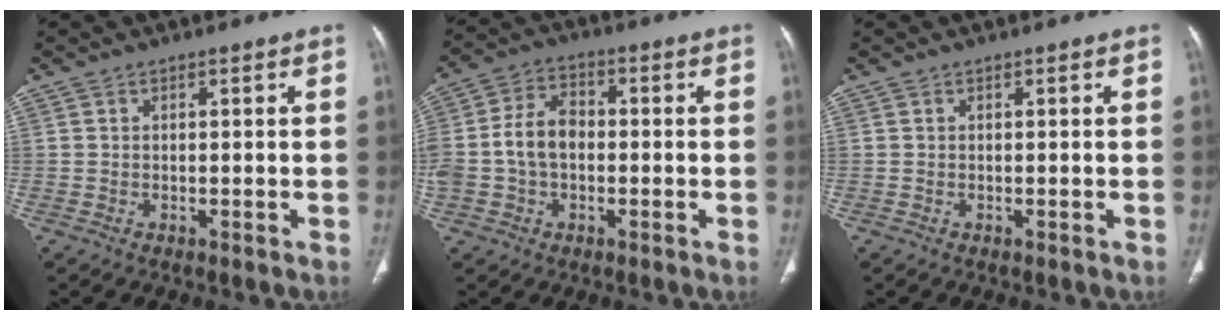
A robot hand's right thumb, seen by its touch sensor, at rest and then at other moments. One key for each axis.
{"total": 9.7, "fx": -0.8, "fy": 6.8, "fz": 6.9, "tx": -0.131, "ty": 0.031, "tz": -0.021}
{"total": 0.0}